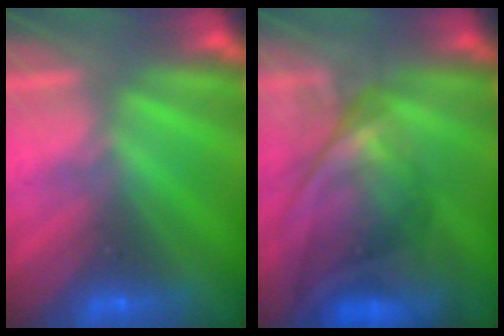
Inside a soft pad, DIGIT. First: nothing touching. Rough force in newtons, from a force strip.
{"total": 8.2}